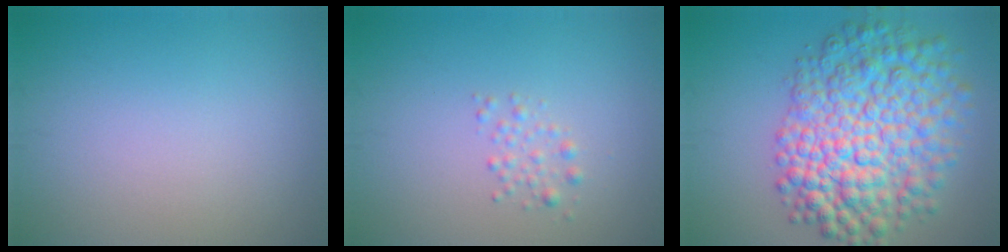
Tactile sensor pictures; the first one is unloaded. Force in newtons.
{"total": 1.2, "press": 1.2, "slide": 0.0}
{"total": 10.0, "press": 10.0, "slide": 0.3}